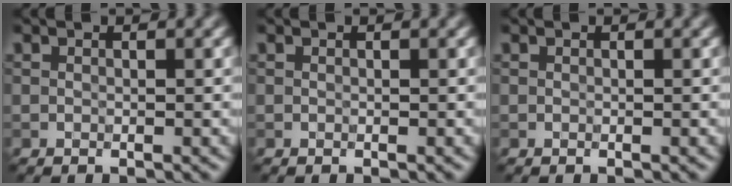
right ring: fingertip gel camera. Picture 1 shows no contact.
{"total": 0.0}
{"total": 0.0}